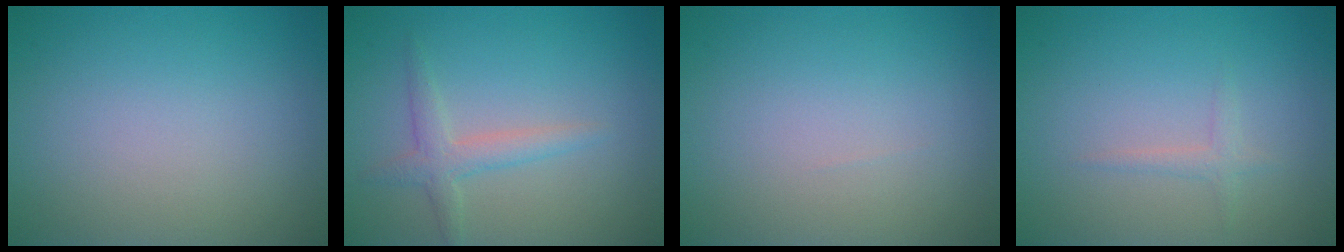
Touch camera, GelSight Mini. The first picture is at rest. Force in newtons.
{"total": 2.2, "press": 2.2, "slide": 0.1}
{"total": 0.0}
{"total": 1.0, "press": 1.0, "slide": 0.1}